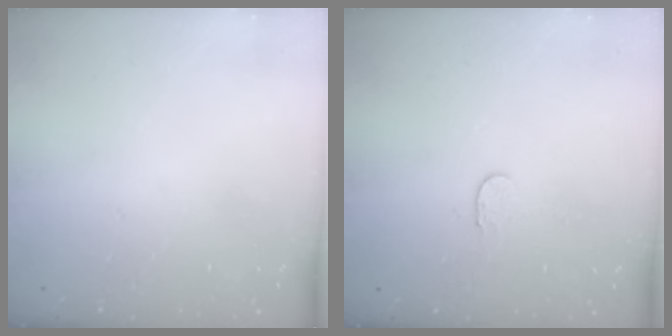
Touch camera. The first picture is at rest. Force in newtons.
{"total": 2.3, "press": 2.3, "slide": 0.2}